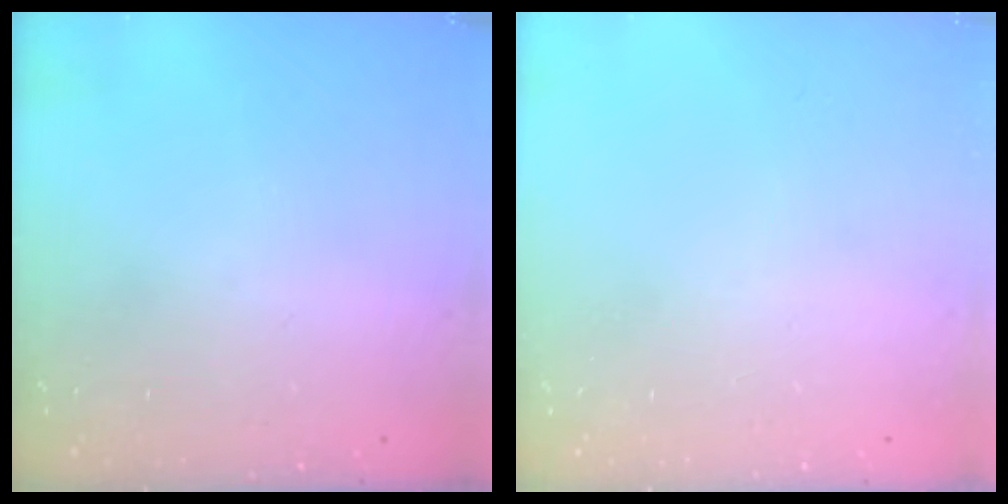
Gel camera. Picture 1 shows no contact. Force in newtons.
{"total": 0.0}